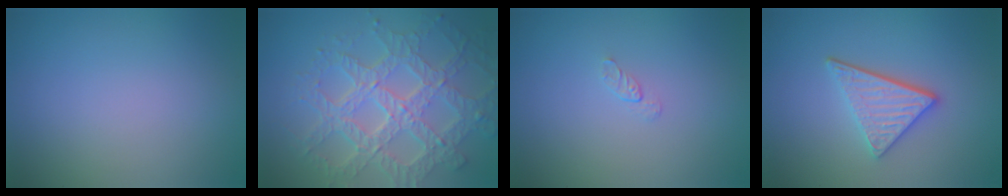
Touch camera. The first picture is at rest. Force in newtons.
{"total": 8.1, "press": 6.0, "slide": 5.5}
{"total": 0.5, "press": 0.3, "slide": 0.4}
{"total": 3.6, "press": 3.0, "slide": 1.9}